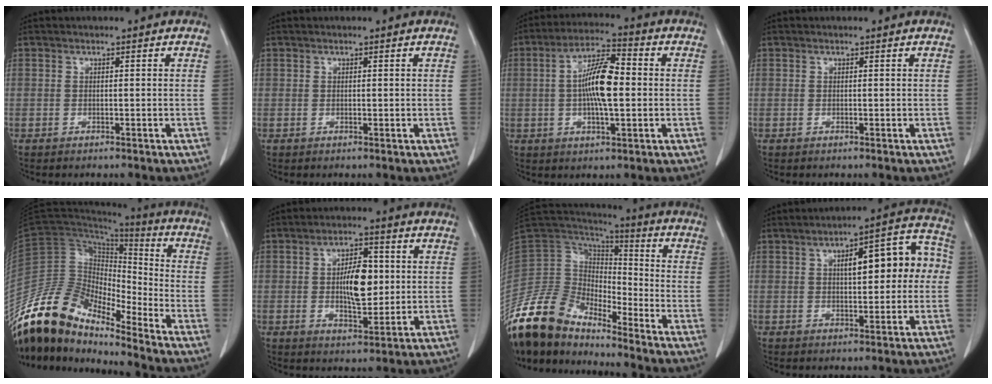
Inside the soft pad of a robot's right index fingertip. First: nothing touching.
{"total": 0.0}
{"total": 10.1, "force": [-0.1, 2.2, 9.8], "torque": [-0.184, 0.012, -0.008]}
{"total": 0.0}
{"total": 14.1, "force": [-12.3, 4.1, 5.6], "torque": [-0.102, 0.050, -0.233]}
{"total": 8.1, "force": [0.5, 3.2, 7.4], "torque": [-0.128, 0.006, 0.012]}
{"total": 14.2, "force": [-12.7, 4.9, 4.0], "torque": [-0.085, 0.048, -0.251]}
{"total": 11.6, "force": [1.5, 3.6, 10.9], "torque": [-0.138, 0.046, 0.020]}